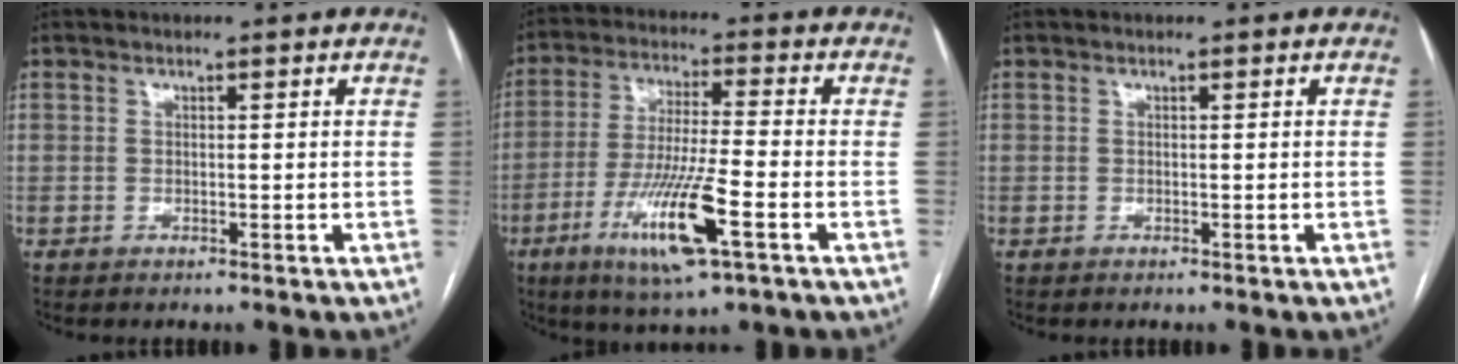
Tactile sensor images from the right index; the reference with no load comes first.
{"total": 12.9, "force": [-5.3, 0.9, 11.8], "torque": [-0.233, -0.022, -0.091]}
{"total": 0.0}